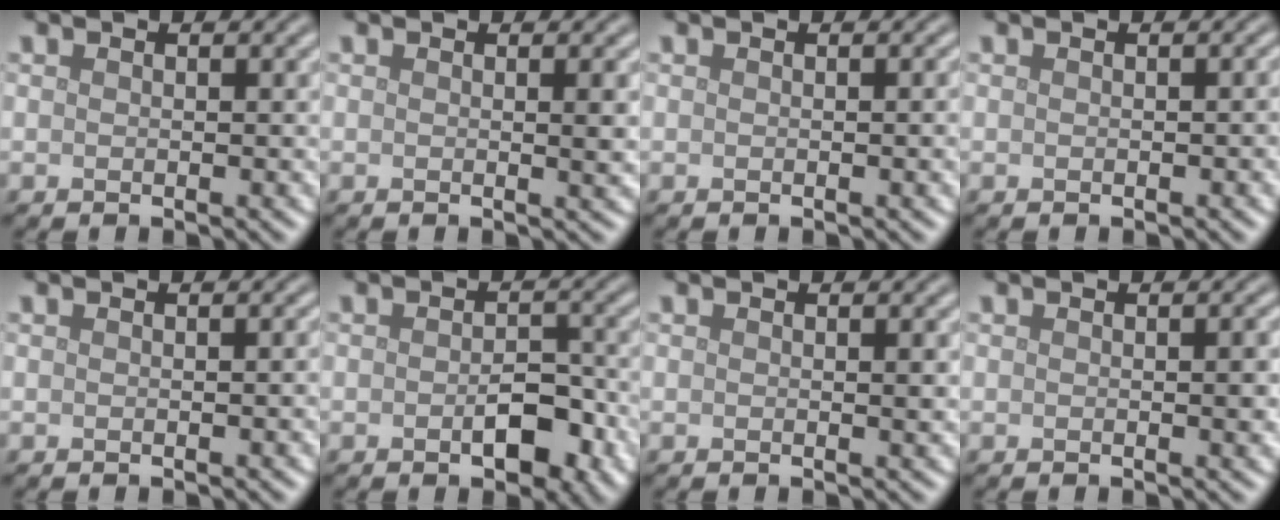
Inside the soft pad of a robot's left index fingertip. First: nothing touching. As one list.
[{"total": 1.6, "force": [0.1, 0.3, 1.6], "torque": [-0.017, 0.000, -0.002]}, {"total": 1.4, "force": [0.0, 0.3, 1.3], "torque": [-0.013, 0.003, -0.002]}, {"total": 0.7, "force": [-0.3, 0.1, 0.6], "torque": [-0.008, 0.003, -0.001]}, {"total": 1.0, "force": [-0.1, 0.2, 0.9], "torque": [-0.007, 0.003, -0.002]}, {"total": 3.5, "force": [-1.3, 1.7, 2.7], "torque": [-0.037, 0.000, -0.015]}, {"total": 0.6, "force": [0.0, 0.0, 0.6], "torque": [-0.006, -0.001, 0.000]}, {"total": 1.2, "force": [0.0, 0.2, 1.2], "torque": [-0.015, 0.000, 0.000]}]